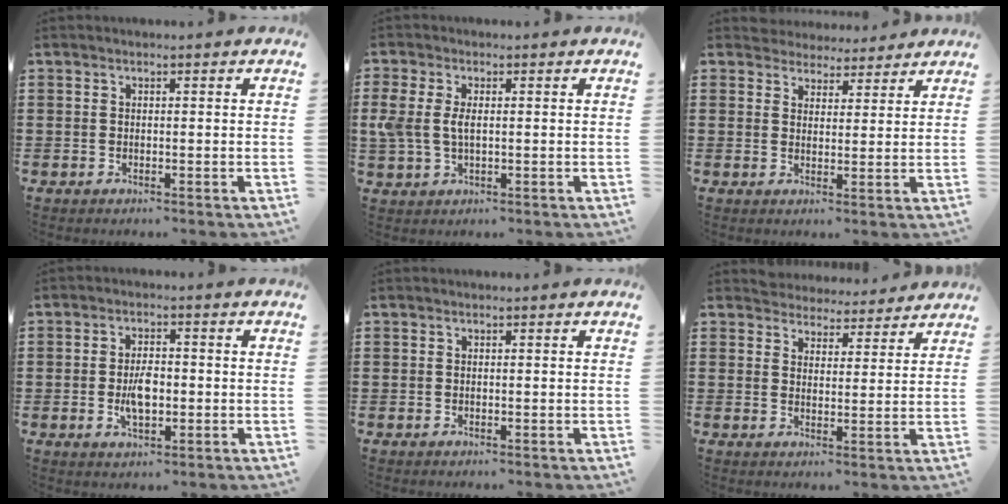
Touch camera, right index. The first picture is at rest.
{"total": 4.2, "force": [0.4, 2.2, 3.5], "torque": [-0.094, -0.002, -0.001]}
{"total": 3.3, "force": [3.0, 1.2, -0.5], "torque": [-0.005, -0.004, 0.059]}
{"total": 4.9, "force": [-0.7, 2.4, 4.2], "torque": [-0.084, -0.004, -0.017]}
{"total": 0.0}
{"total": 3.7, "force": [3.6, 0.5, -0.7], "torque": [-0.003, -0.019, 0.068]}